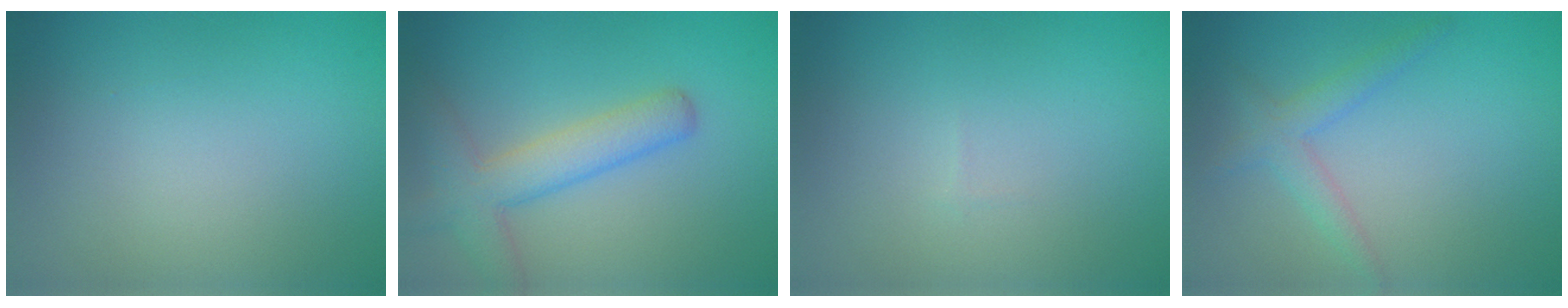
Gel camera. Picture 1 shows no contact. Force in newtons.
{"total": 4.8, "press": 4.8, "slide": 0.4}
{"total": 0.0}
{"total": 2.3, "press": 2.3, "slide": 0.1}